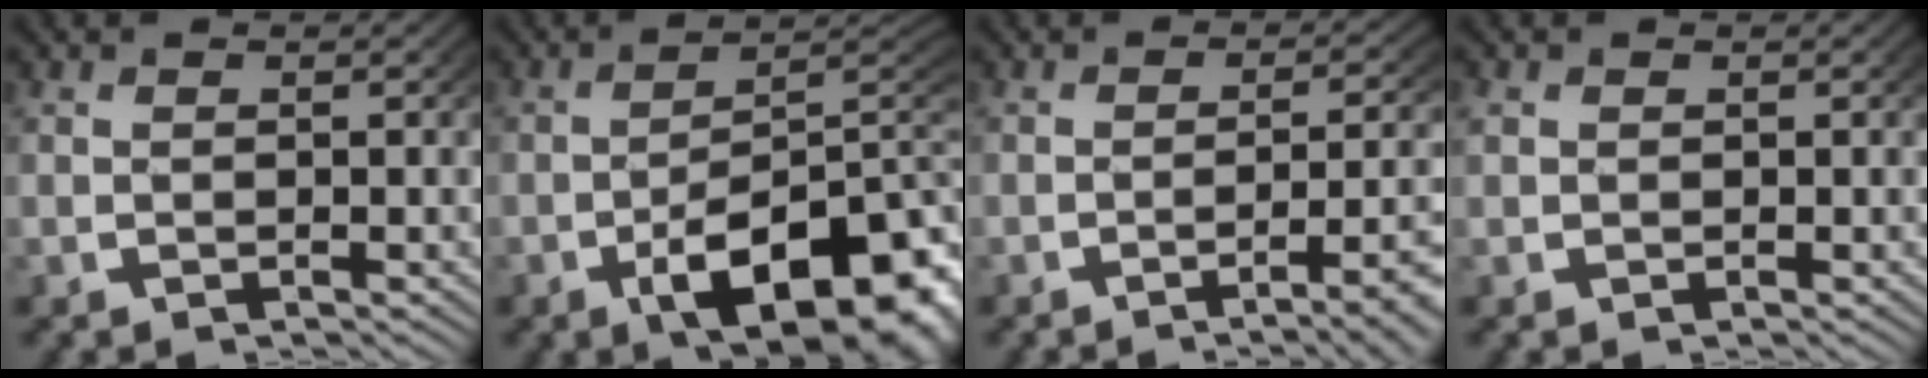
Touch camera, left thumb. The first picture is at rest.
{"total": 14.5, "force": [-3.9, 8.3, 11.3], "torque": [-0.166, -0.051, -0.039]}
{"total": 5.3, "force": [-2.9, 1.2, 4.3], "torque": [-0.062, -0.001, -0.043]}
{"total": 0.7, "force": [0.3, 0.6, 0.1], "torque": [-0.003, -0.001, 0.009]}